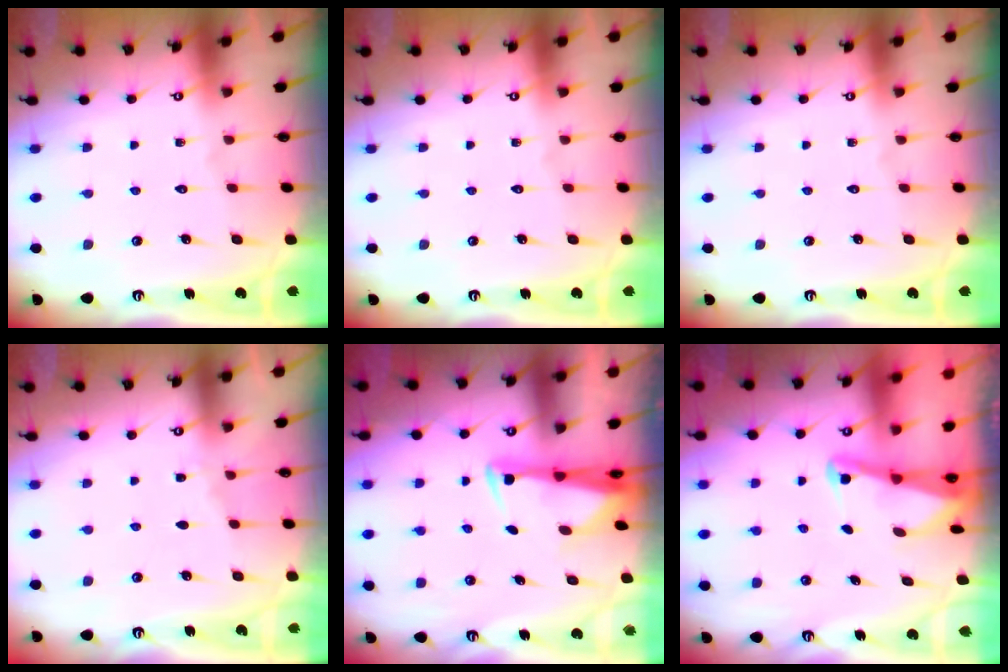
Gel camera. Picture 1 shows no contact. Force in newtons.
{"total": 0.0}
{"total": 0.0}
{"total": 2.7, "press": 2.7, "slide": 0.4}
{"total": 3.0, "press": 2.8, "slide": 0.9}
{"total": 2.1, "press": 2.1, "slide": 0.3}